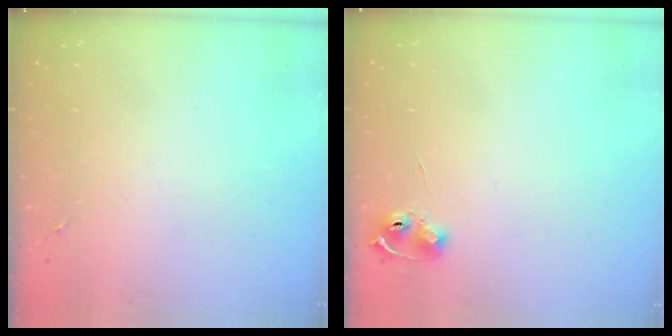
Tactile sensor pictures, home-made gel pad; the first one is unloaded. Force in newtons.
{"total": 6.3, "press": 6.3, "slide": 0.8}